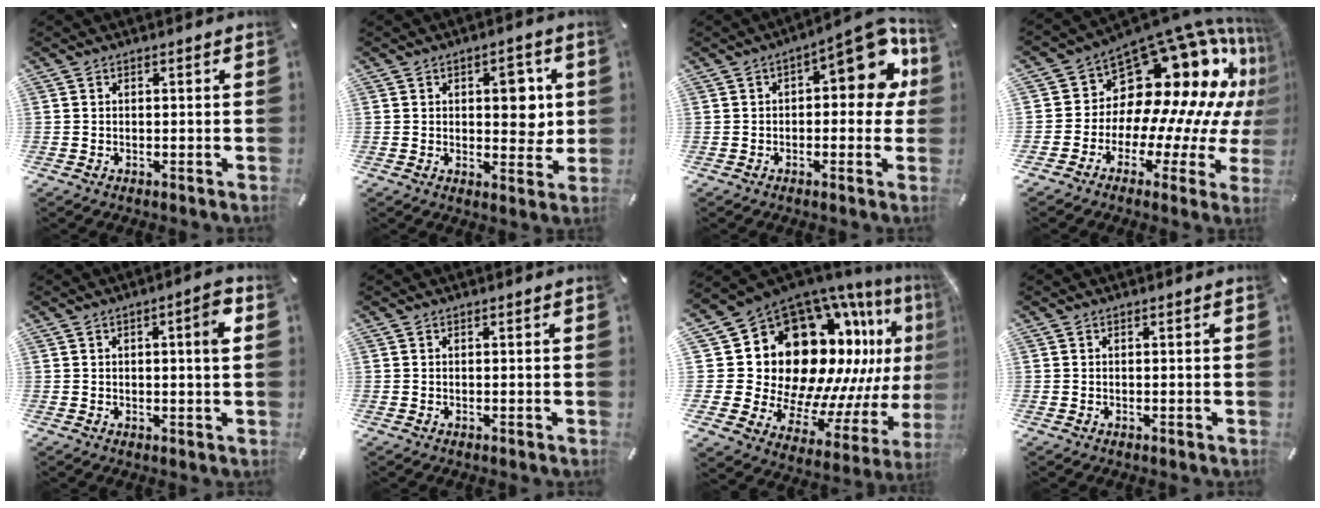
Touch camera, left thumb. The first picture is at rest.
{"total": 8.2, "force": [1.7, 5.0, 6.2], "torque": [-0.062, -0.011, 0.018]}
{"total": 12.0, "force": [3.8, 5.8, 9.8], "torque": [-0.105, -0.036, 0.058]}
{"total": 18.9, "force": [11.9, 10.9, 9.9], "torque": [-0.108, -0.154, 0.224]}
{"total": 4.5, "force": [1.1, 1.0, 4.3], "torque": [-0.059, -0.005, 0.010]}
{"total": 0.0}
{"total": 27.2, "force": [9.5, 18.5, 17.5], "torque": [-0.287, -0.138, 0.211]}
{"total": 0.0}